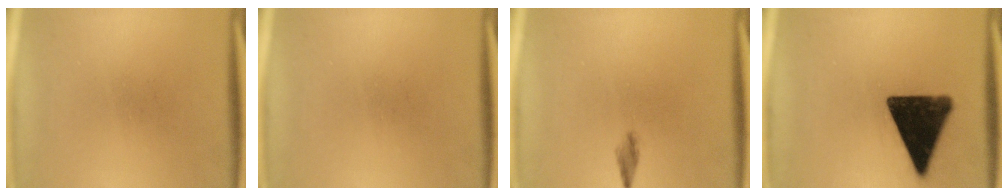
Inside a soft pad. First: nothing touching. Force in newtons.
{"total": 0.0}
{"total": 1.3}
{"total": 15.7}